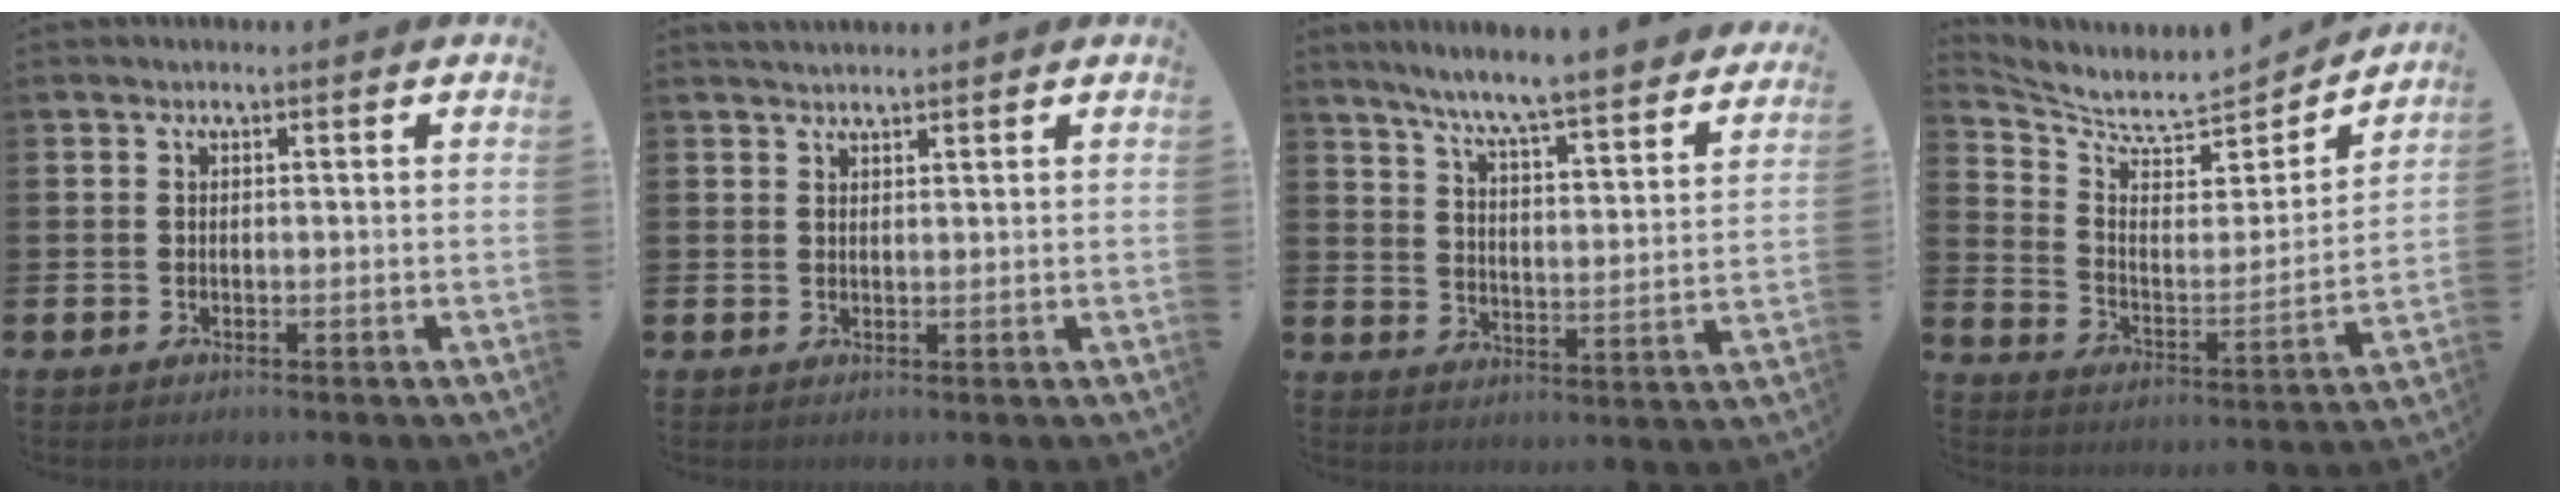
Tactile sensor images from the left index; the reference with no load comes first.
{"total": 1.5, "force": [1.4, 0.2, 0.2], "torque": [-0.003, -0.001, 0.026]}
{"total": 7.4, "force": [6.9, -0.3, 2.6], "torque": [-0.080, -0.059, 0.115]}
{"total": 6.3, "force": [5.9, 1.3, 1.6], "torque": [-0.069, -0.062, 0.097]}